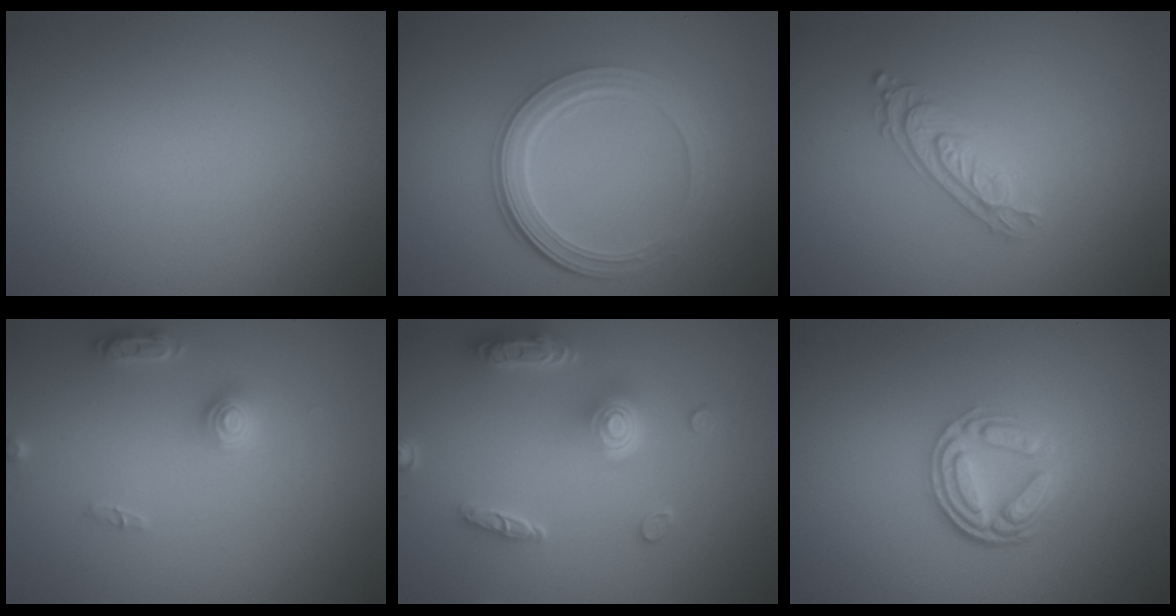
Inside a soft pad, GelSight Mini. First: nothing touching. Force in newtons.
{"total": 5.0, "press": 3.8, "slide": 3.2}
{"total": 2.8, "press": 2.2, "slide": 1.7}
{"total": 2.5, "press": 2.5, "slide": 0.4}
{"total": 5.0, "press": 4.0, "slide": 3.0}
{"total": 4.3, "press": 3.4, "slide": 2.7}